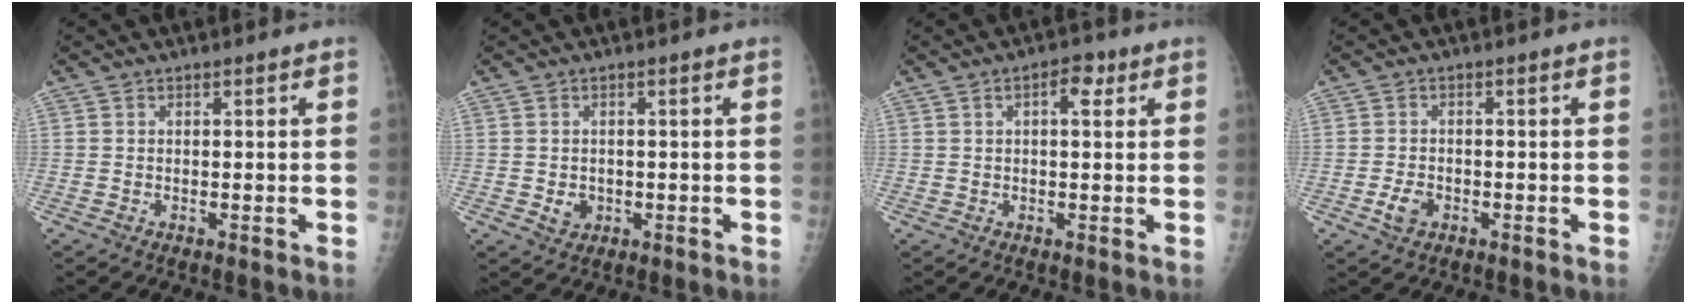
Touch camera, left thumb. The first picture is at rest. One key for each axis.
{"total": 2.4, "fx": -0.3, "fy": 2.1, "fz": 1.1, "tx": -0.010, "ty": 0.000, "tz": 0.003}
{"total": 3.8, "fx": 1.4, "fy": 1.8, "fz": 3.0, "tx": -0.036, "ty": 0.004, "tz": 0.017}
{"total": 3.0, "fx": -1.3, "fy": 2.0, "fz": 1.8, "tx": -0.033, "ty": 0.001, "tz": -0.022}